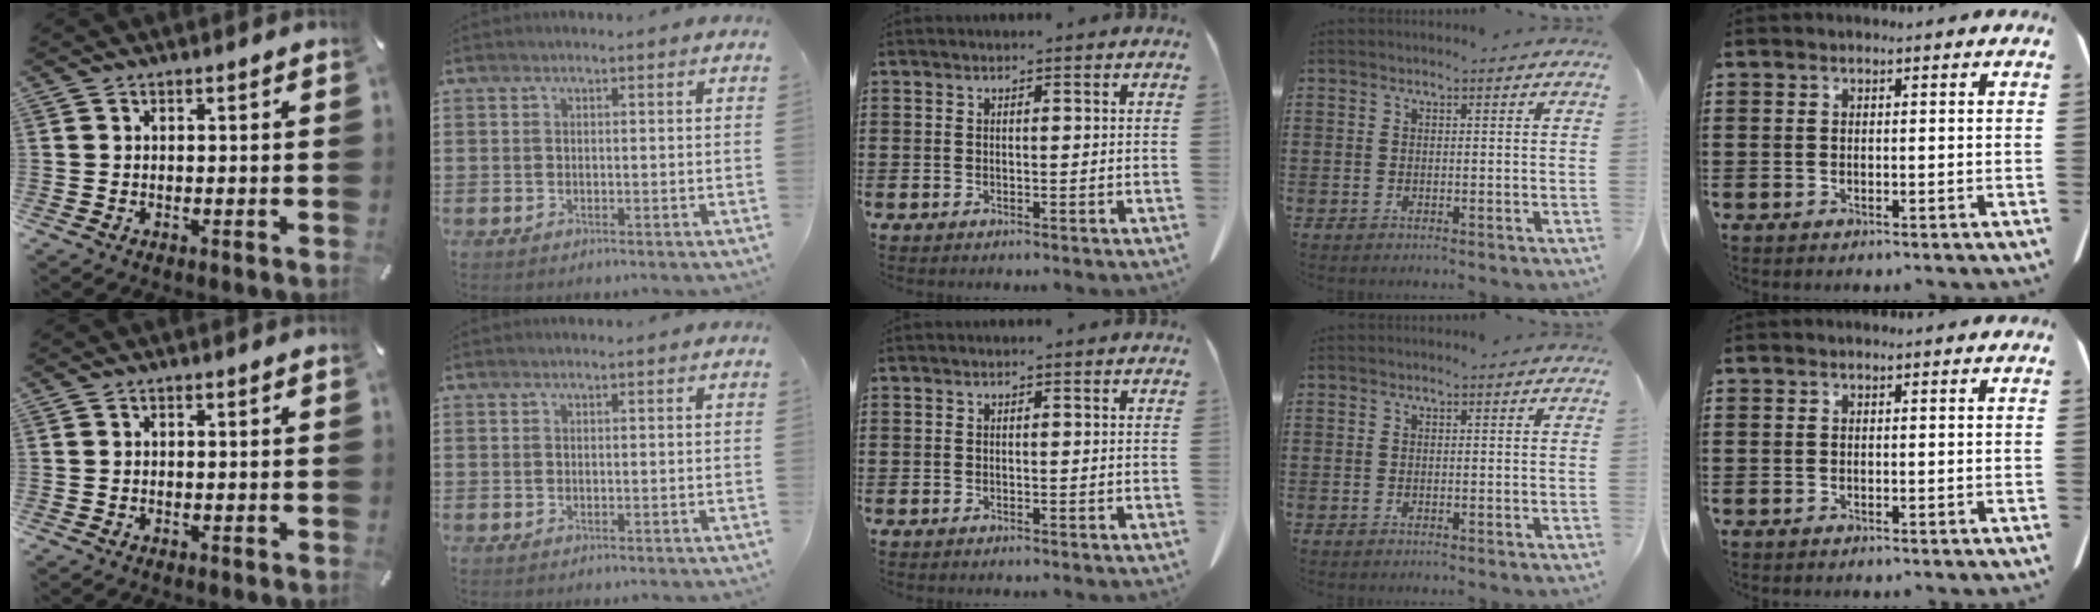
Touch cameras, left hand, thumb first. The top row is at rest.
{}